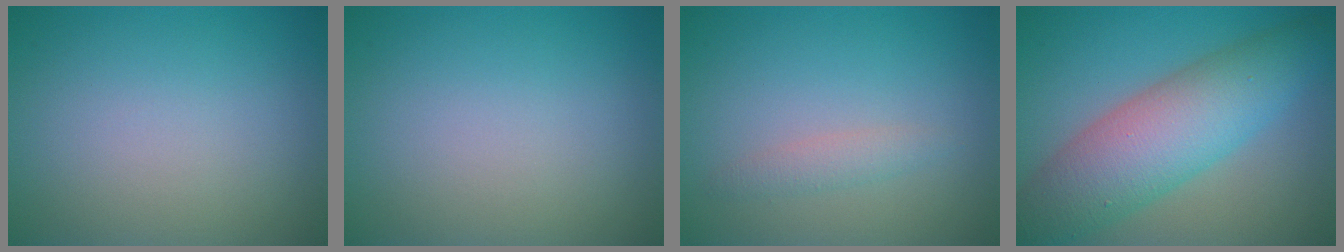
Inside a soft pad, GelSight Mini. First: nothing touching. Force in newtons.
{"total": 0.0}
{"total": 1.4, "press": 1.4, "slide": 0.0}
{"total": 8.6, "press": 8.6, "slide": 0.2}